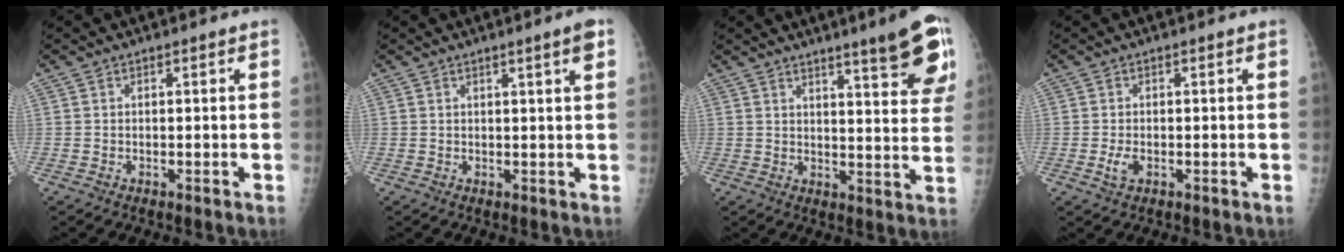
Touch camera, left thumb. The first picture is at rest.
{"total": 2.9, "force": [1.6, -0.2, 2.4], "torque": [-0.038, -0.009, 0.025]}
{"total": 13.1, "force": [8.1, 2.0, 10.1], "torque": [-0.109, -0.044, 0.103]}
{"total": 2.1, "force": [-0.5, 1.2, 1.6], "torque": [-0.036, -0.002, -0.010]}